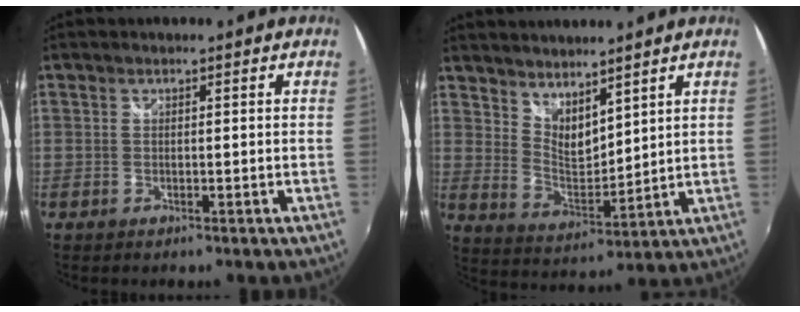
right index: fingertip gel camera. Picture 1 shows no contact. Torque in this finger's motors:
{"motor_torque": [0.09, 0.30, 0.04, 0.01]}